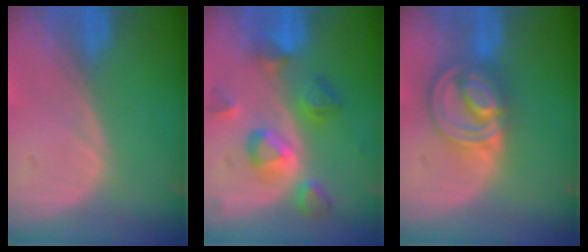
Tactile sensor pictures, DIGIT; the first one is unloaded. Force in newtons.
{"total": 7.5, "press": 7.5, "slide": 0.7}
{"total": 8.5, "press": 7.1, "slide": 4.6}